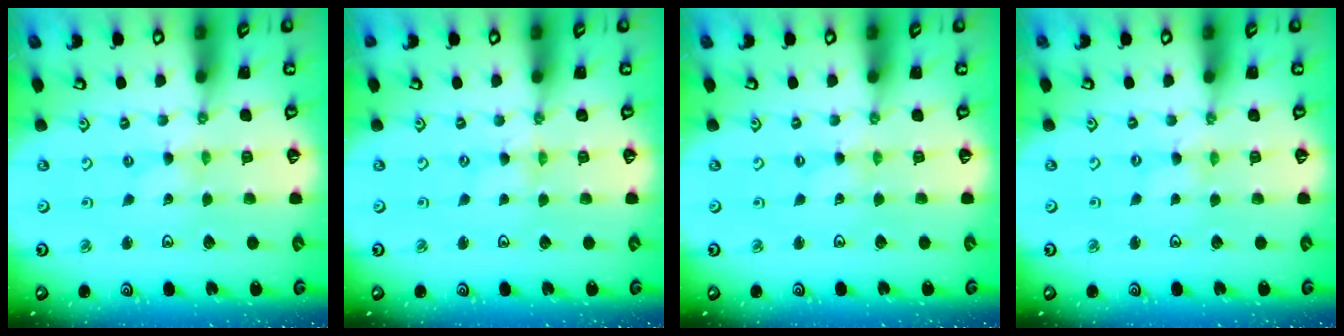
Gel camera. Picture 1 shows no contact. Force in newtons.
{"total": 0.0}
{"total": 0.5, "press": 0.5, "slide": 0.1}
{"total": 0.5, "press": 0.5, "slide": 0.1}